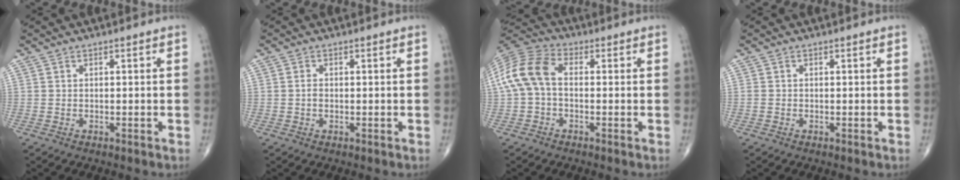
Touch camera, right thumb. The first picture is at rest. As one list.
[{"total": 1.2, "force": [-0.1, 0.8, 0.9], "torque": [-0.014, -0.001, -0.002]}, {"total": 10.3, "force": [0.0, 6.5, 8.0], "torque": [-0.170, 0.030, -0.011]}, {"total": 0.6, "force": [-0.2, 0.5, 0.3], "torque": [-0.008, 0.001, -0.005]}]